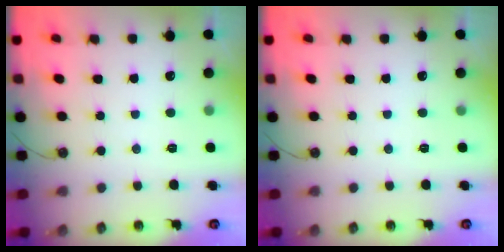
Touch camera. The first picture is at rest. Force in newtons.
{"total": 0.0}